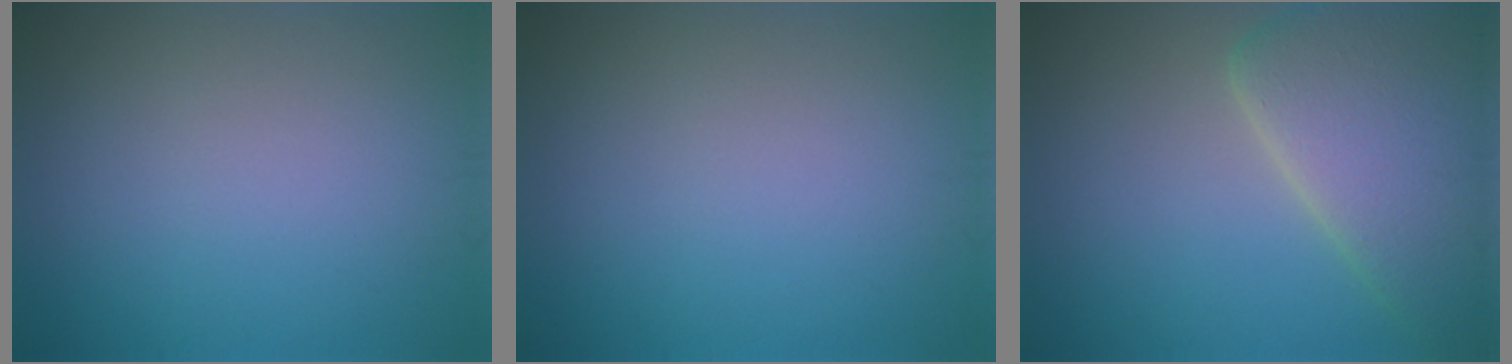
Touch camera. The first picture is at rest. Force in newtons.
{"total": 0.0}
{"total": 8.6, "press": 8.6, "slide": 0.7}